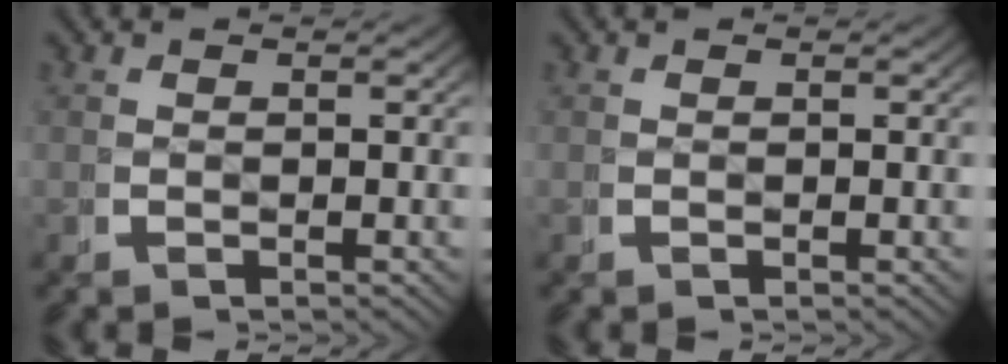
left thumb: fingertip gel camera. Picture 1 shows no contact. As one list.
[{"total": 0.0}]